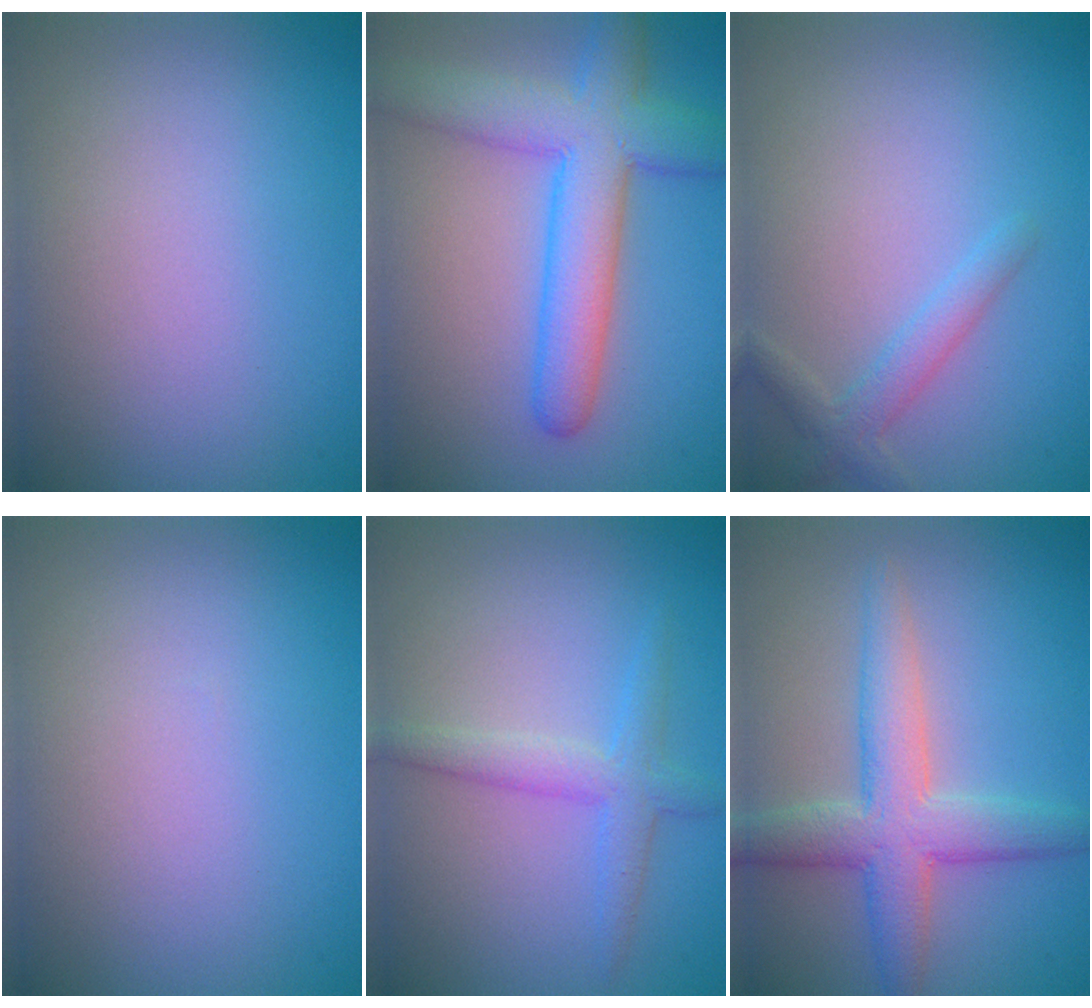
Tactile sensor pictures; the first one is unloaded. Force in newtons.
{"total": 7.7, "press": 7.7, "slide": 0.3}
{"total": 2.0, "press": 2.0, "slide": 0.1}
{"total": 0.0}
{"total": 2.7, "press": 2.7, "slide": 0.2}
{"total": 4.4, "press": 4.4, "slide": 0.3}